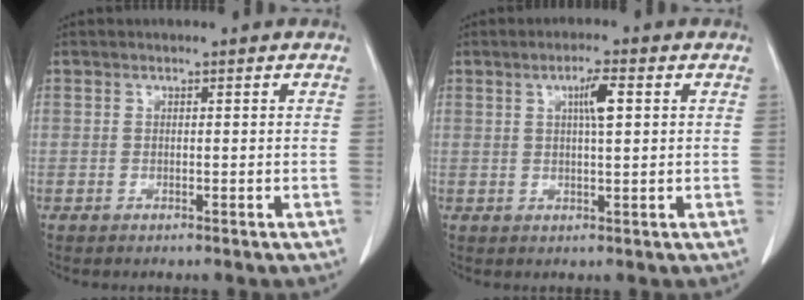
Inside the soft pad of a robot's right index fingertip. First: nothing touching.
{"total": 3.9, "force": [1.2, 0.4, 3.7], "torque": [-0.063, 0.002, 0.019]}